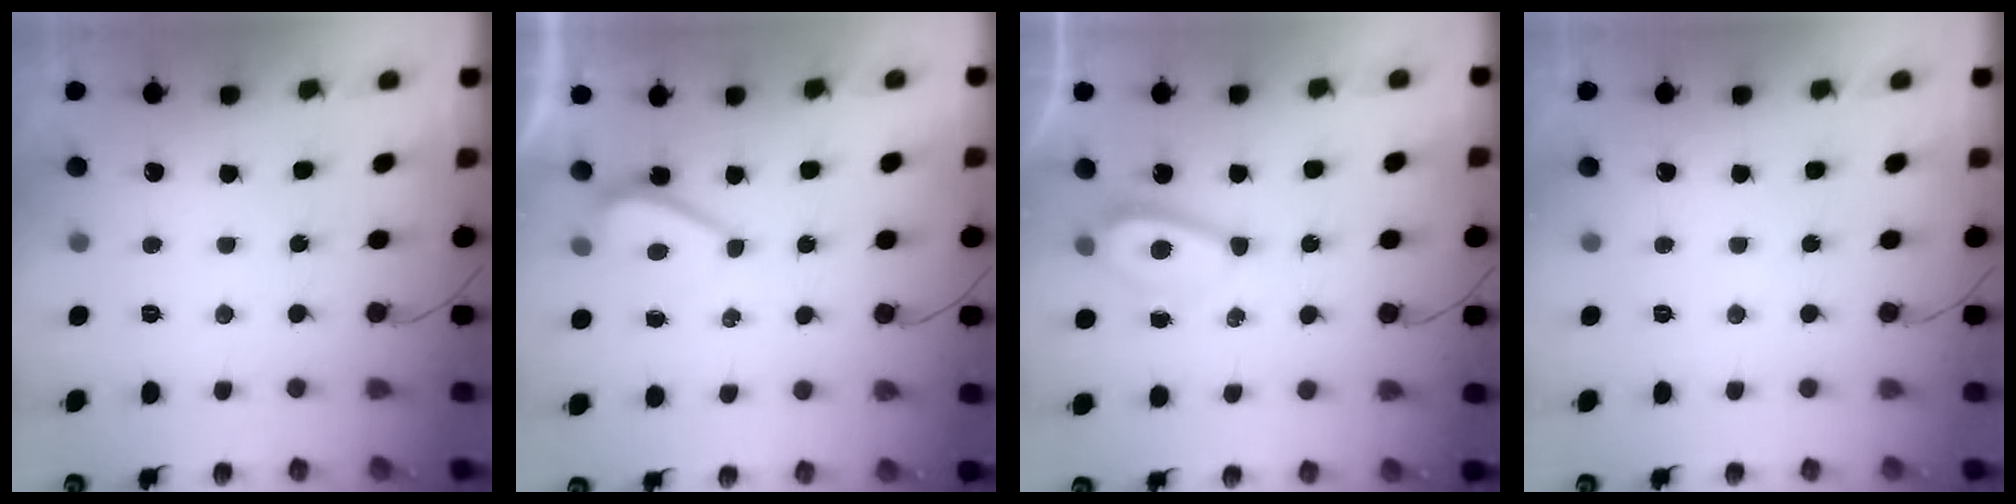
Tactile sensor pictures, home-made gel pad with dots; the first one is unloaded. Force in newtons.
{"total": 2.8, "press": 2.8, "slide": 0.5}
{"total": 5.3, "press": 4.9, "slide": 2.1}
{"total": 0.0}